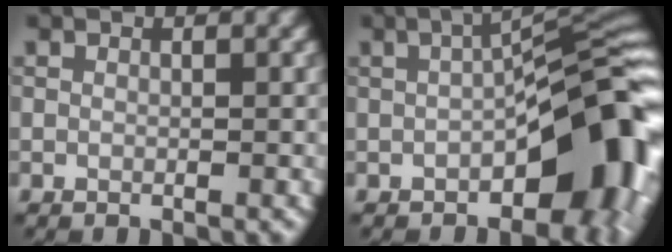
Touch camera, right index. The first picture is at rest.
{"total": 11.2, "force": [-3.2, 4.6, 9.7], "torque": [-0.108, 0.018, -0.057]}